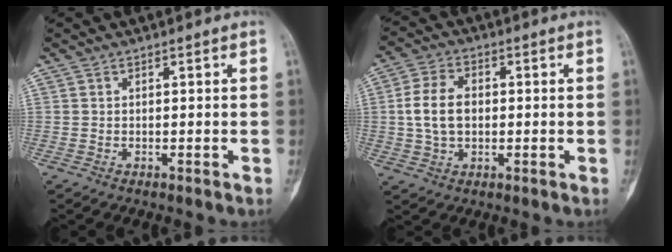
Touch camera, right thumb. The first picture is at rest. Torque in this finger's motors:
{"motor_torque": [0.19, 0.19, 0.27, -0.25, 0.17]}